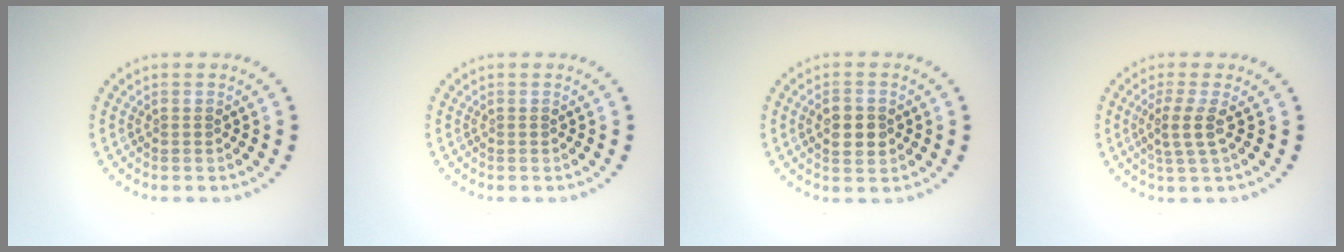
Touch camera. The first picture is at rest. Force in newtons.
{"total": 0.0}
{"total": 2.7, "press": 2.7, "slide": 0.1}
{"total": 2.3, "press": 1.7, "slide": 1.5}